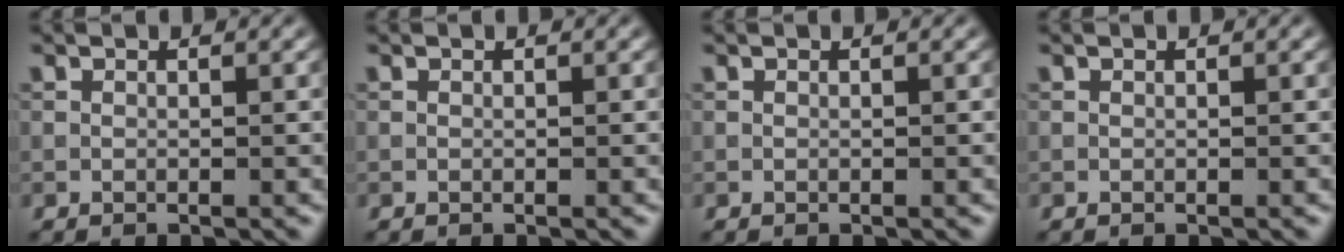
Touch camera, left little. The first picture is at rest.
{"total": 0.0}
{"total": 0.0}
{"total": 0.0}